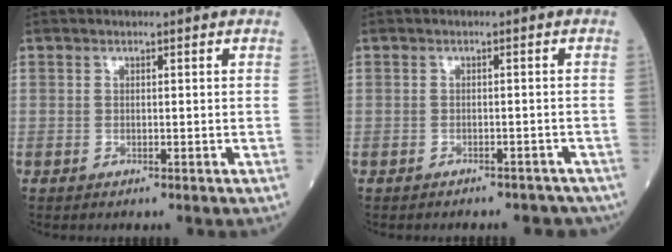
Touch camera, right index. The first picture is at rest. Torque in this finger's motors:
{"motor_torque": [-0.14, -0.40, -0.02, 0.01]}